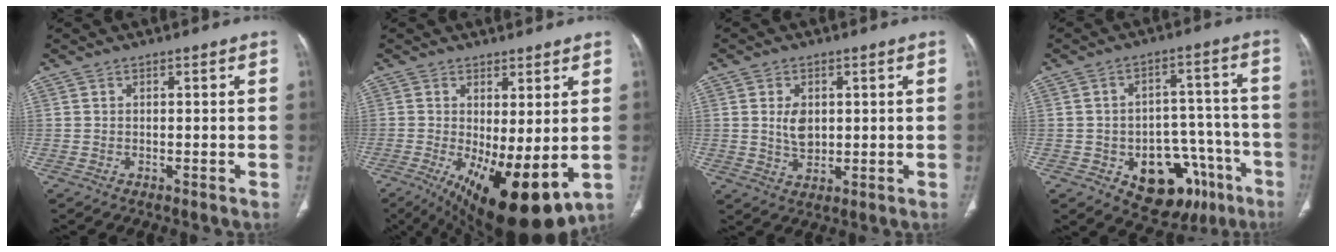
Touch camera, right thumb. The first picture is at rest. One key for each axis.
{"total": 14.9, "fx": -3.1, "fy": 5.5, "fz": 13.5, "tx": -0.219, "ty": -0.028, "tz": -0.027}
{"total": 5.0, "fx": 0.8, "fy": 3.5, "fz": 3.5, "tx": -0.047, "ty": -0.008, "tz": 0.019}
{"total": 16.9, "fx": -8.0, "fy": 10.6, "fz": 10.4, "tx": -0.092, "ty": 0.061, "tz": -0.098}